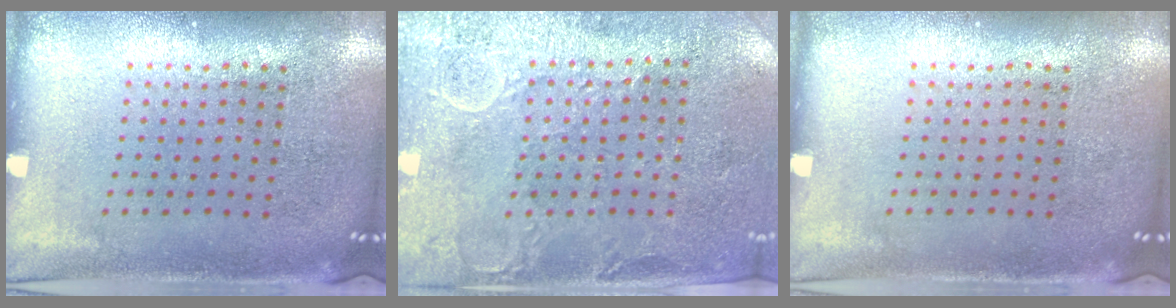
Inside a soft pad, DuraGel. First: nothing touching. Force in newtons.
{"total": 2.7, "press": 2.5, "slide": 0.9}
{"total": 0.0}